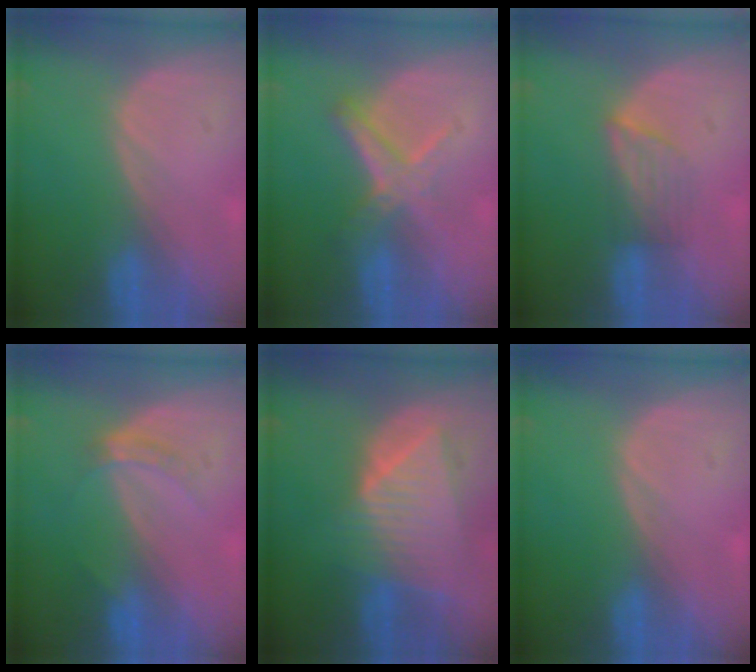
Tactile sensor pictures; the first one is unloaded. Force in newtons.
{"total": 5.4, "press": 5.2, "slide": 1.3}
{"total": 3.7, "press": 3.5, "slide": 1.3}
{"total": 2.8, "press": 2.5, "slide": 1.3}
{"total": 9.1, "press": 8.0, "slide": 4.3}
{"total": 0.0}